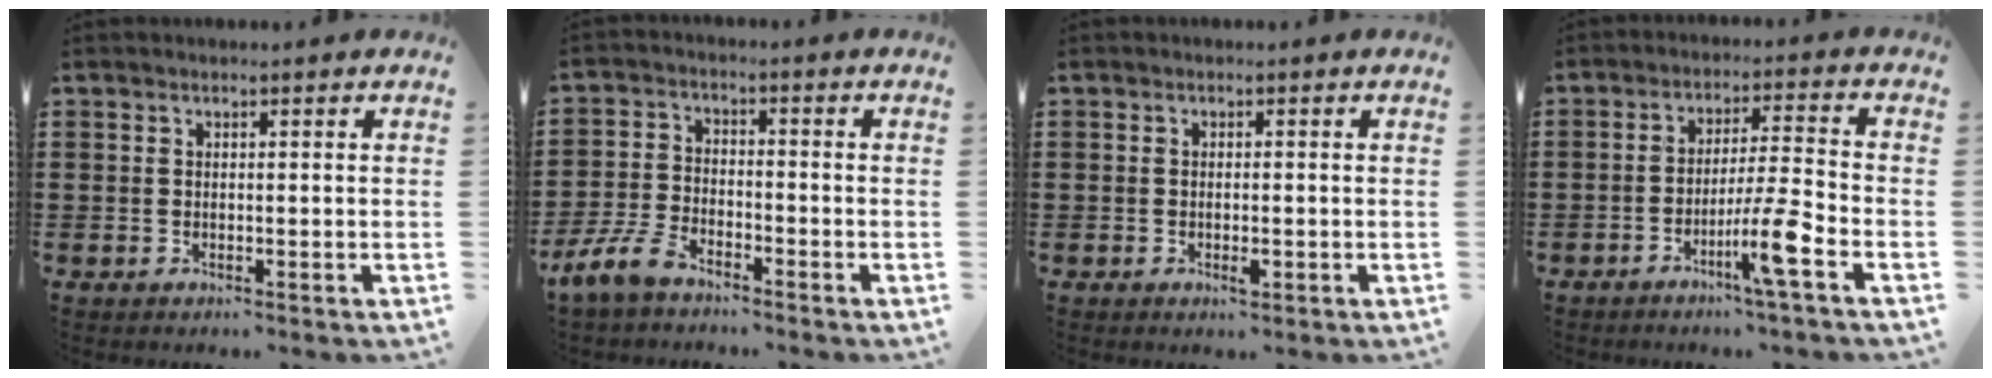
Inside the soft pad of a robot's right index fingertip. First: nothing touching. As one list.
[{"total": 5.5, "force": [-4.5, 1.4, 2.9], "torque": [-0.089, -0.008, -0.094]}, {"total": 1.6, "force": [-0.6, 0.5, 1.4], "torque": [-0.027, -0.003, -0.009]}, {"total": 8.0, "force": [-4.1, -0.2, 6.9], "torque": [-0.117, -0.002, -0.073]}]